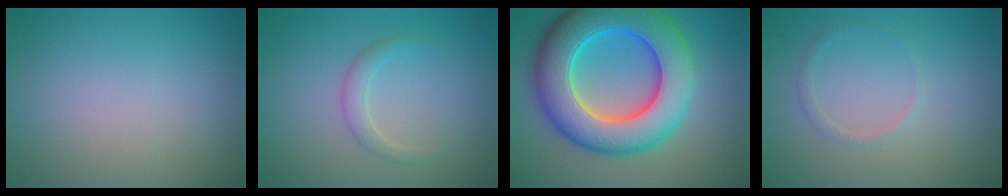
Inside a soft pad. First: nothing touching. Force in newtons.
{"total": 1.5, "press": 1.5, "slide": 0.1}
{"total": 12.0, "press": 12.0, "slide": 0.2}
{"total": 0.9, "press": 0.9, "slide": 0.1}